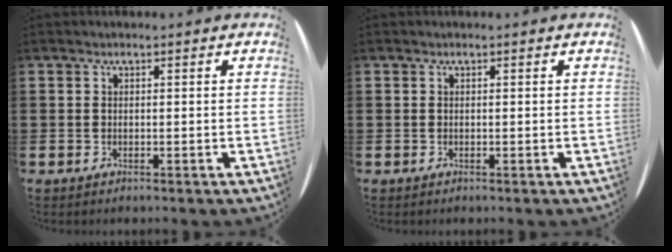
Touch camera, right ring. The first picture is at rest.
{"total": 0.0}